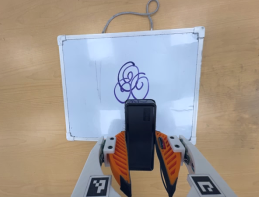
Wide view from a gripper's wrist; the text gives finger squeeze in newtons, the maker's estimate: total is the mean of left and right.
{"total": 4.0, "left": 2.7, "right": 5.4}